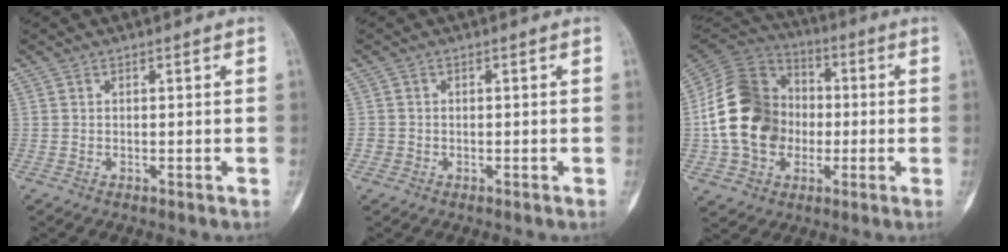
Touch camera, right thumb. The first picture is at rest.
{"total": 1.1, "force": [-0.4, 1.1, 0.1], "torque": [0.005, 0.003, -0.011]}
{"total": 19.5, "force": [-1.7, 15.5, 11.6], "torque": [-0.195, 0.026, -0.033]}